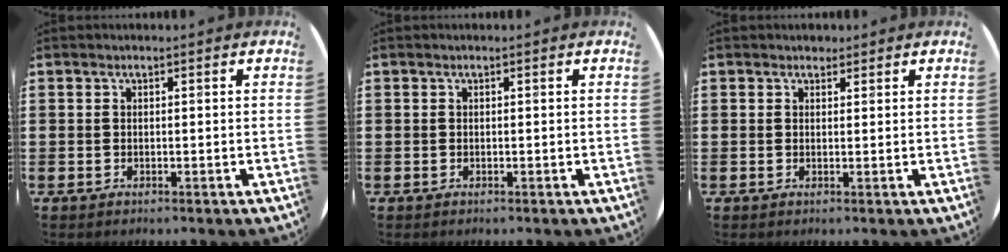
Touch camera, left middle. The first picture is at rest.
{"total": 0.0}
{"total": 1.0, "force": [0.9, 0.4, -0.1], "torque": [0.009, -0.001, 0.016]}